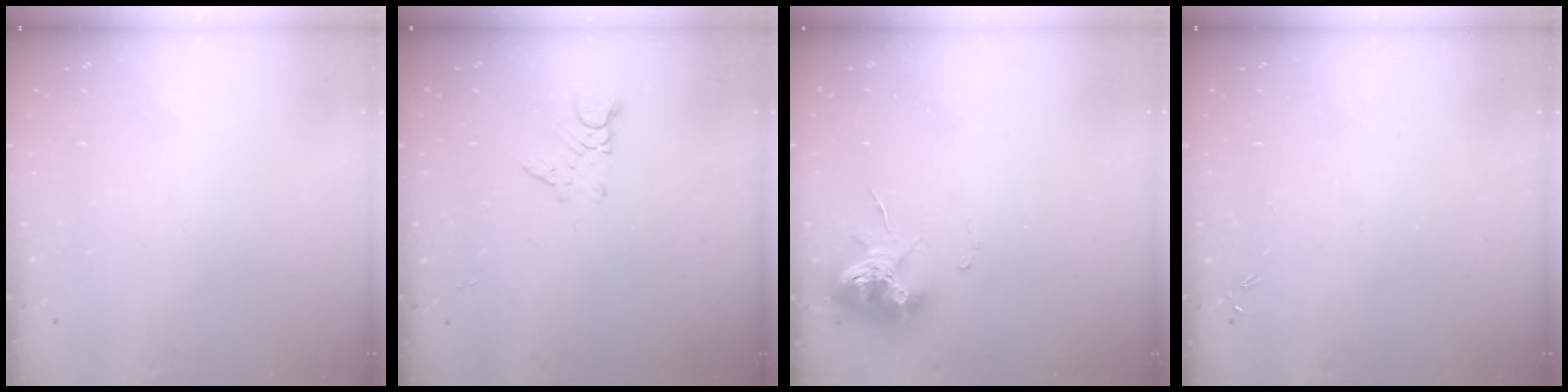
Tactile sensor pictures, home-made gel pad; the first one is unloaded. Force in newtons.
{"total": 3.0, "press": 2.9, "slide": 0.4}
{"total": 10.8, "press": 10.7, "slide": 1.0}
{"total": 0.0}